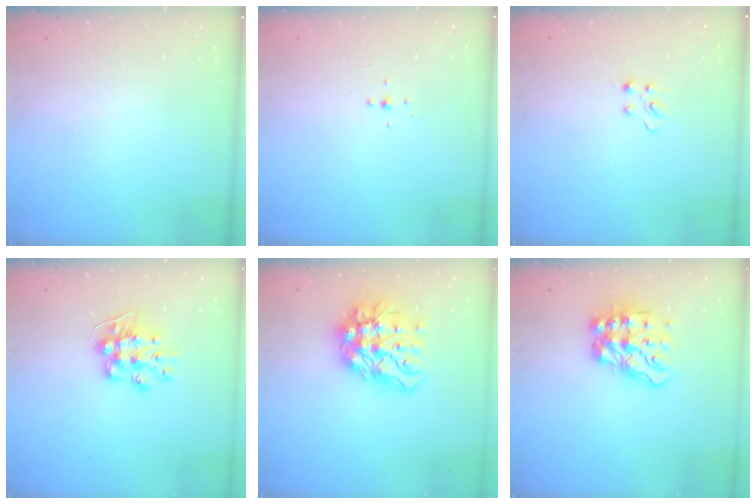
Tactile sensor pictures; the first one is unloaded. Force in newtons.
{"total": 4.1, "press": 4.0, "slide": 0.6}
{"total": 2.9, "press": 2.9, "slide": 0.4}
{"total": 11.3, "press": 11.3, "slide": 0.7}
{"total": 16.2, "press": 16.1, "slide": 1.5}
{"total": 13.4, "press": 13.4, "slide": 1.3}